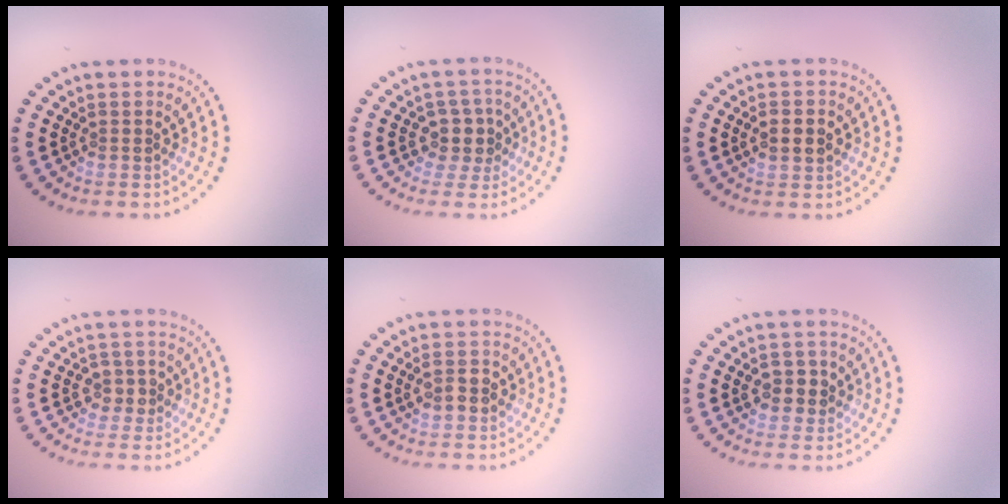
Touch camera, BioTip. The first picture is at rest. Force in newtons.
{"total": 2.5, "press": 2.1, "slide": 1.4}
{"total": 2.7, "press": 2.7, "slide": 0.2}
{"total": 1.7, "press": 1.7, "slide": 0.4}
{"total": 2.3, "press": 2.3, "slide": 0.1}
{"total": 2.5, "press": 2.4, "slide": 0.3}